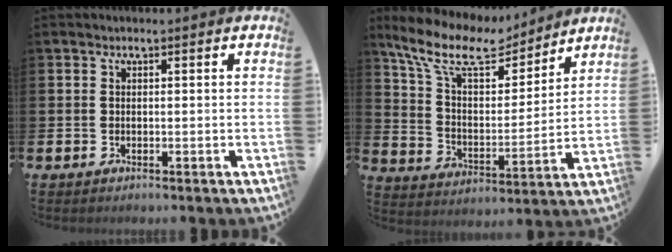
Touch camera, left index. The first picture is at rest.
{"total": 11.5, "force": [9.4, 4.1, 5.2], "torque": [-0.141, -0.053, 0.163]}